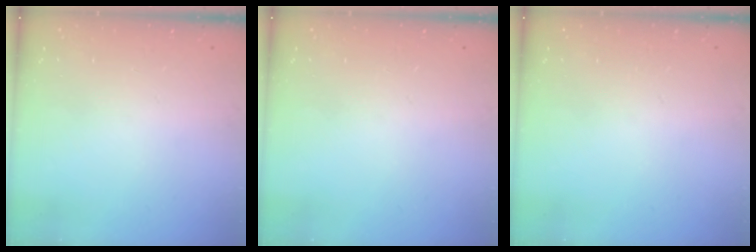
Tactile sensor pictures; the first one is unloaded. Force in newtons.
{"total": 0.0}
{"total": 0.0}